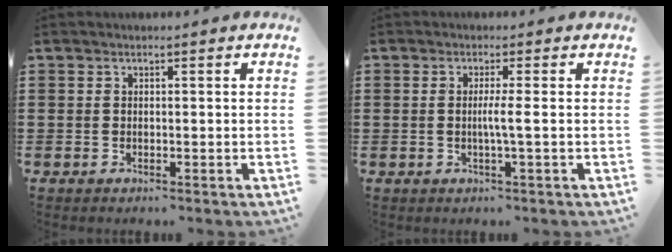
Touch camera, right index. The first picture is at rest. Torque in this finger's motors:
{"motor_torque": [0.74, 0.04, 0.12, 0.08]}